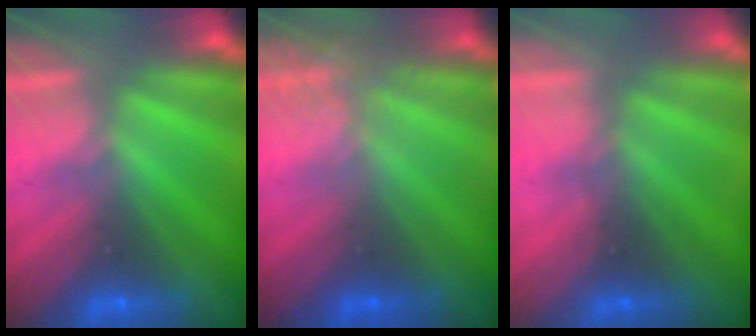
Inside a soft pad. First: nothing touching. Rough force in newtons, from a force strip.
{"total": 2.4}
{"total": 2.3}